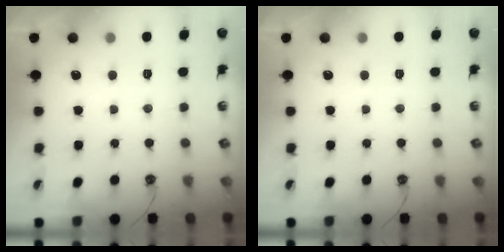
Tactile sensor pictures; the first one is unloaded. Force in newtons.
{"total": 0.0}